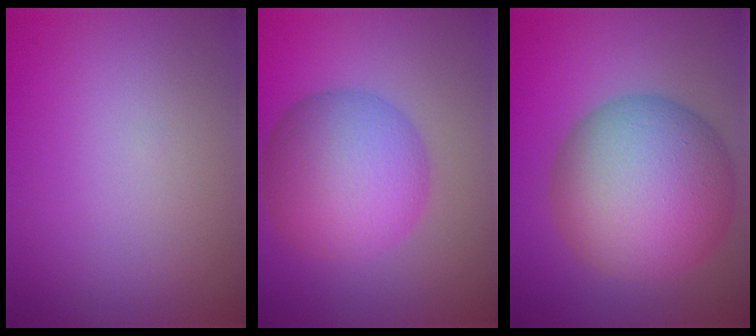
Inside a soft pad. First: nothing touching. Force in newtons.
{"total": 8.9, "press": 8.9, "slide": 0.1}
{"total": 13.3, "press": 13.3, "slide": 0.5}